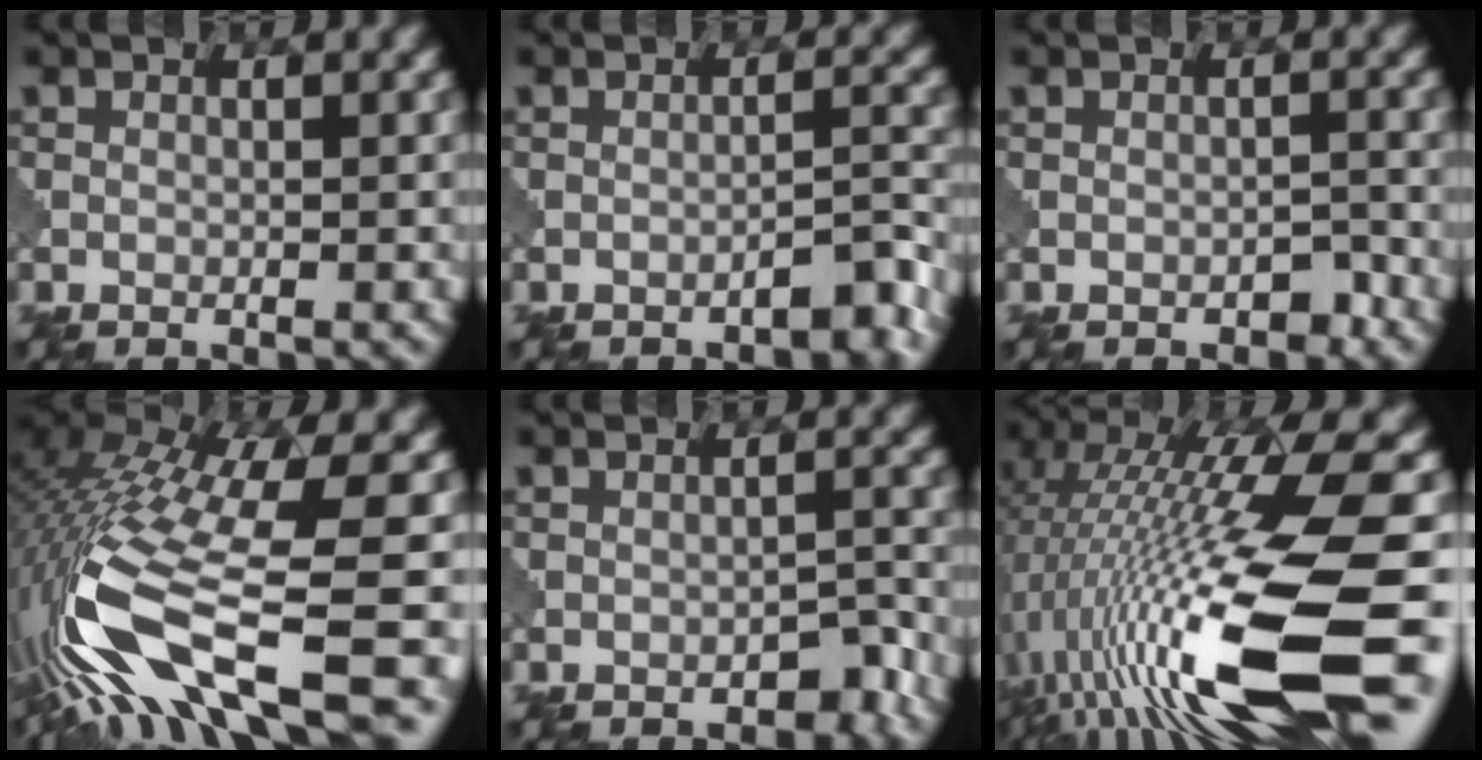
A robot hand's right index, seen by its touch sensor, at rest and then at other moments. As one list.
[{"total": 2.3, "force": [-2.0, 0.2, 1.1], "torque": [-0.011, 0.011, -0.034]}, {"total": 0.9, "force": [-0.8, 0.3, 0.1], "torque": [-0.002, 0.004, -0.012]}, {"total": 14.5, "force": [-4.3, 4.1, 13.2], "torque": [-0.273, -0.014, -0.060]}, {"total": 1.5, "force": [-1.3, 0.6, 0.4], "torque": [-0.006, 0.007, -0.016]}, {"total": 16.5, "force": [-3.7, 3.4, 15.7], "torque": [-0.287, 0.004, -0.054]}]